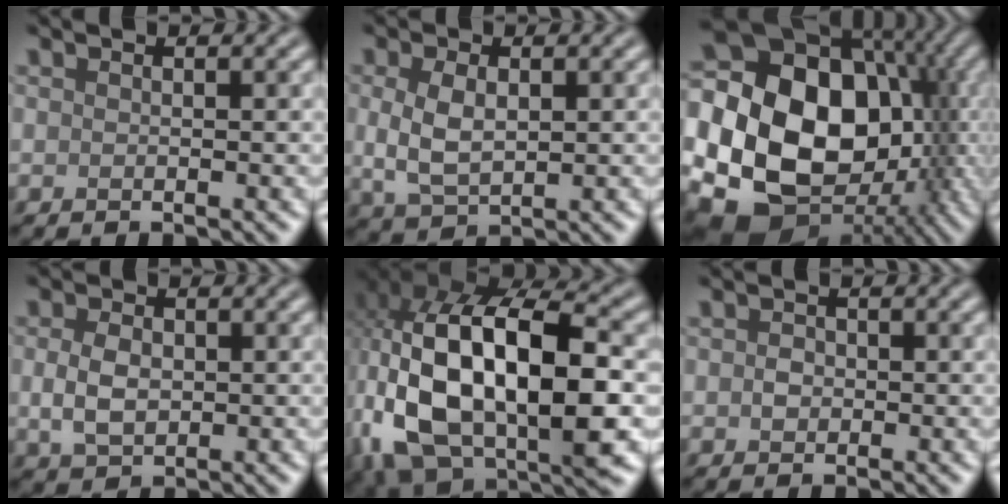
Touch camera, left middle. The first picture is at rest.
{"total": 3.7, "force": [0.3, 2.2, 3.0], "torque": [-0.069, -0.001, 0.010]}
{"total": 23.4, "force": [-1.2, 19.0, 13.5], "torque": [-0.243, -0.016, -0.050]}
{"total": 3.3, "force": [0.0, 2.4, 2.3], "torque": [-0.052, 0.000, -0.001]}
{"total": 16.8, "force": [-0.8, 9.3, 14.0], "torque": [-0.262, -0.012, -0.004]}
{"total": 1.2, "force": [-0.1, 1.0, 0.6], "torque": [-0.010, -0.001, -0.005]}